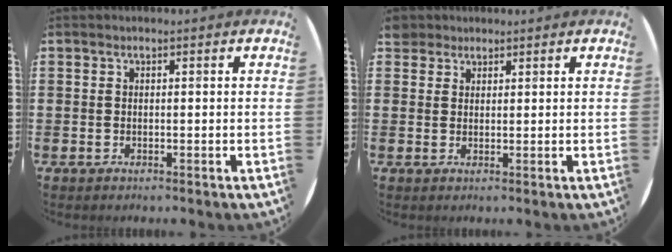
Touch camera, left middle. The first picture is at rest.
{"total": 2.2, "force": [1.9, 1.0, 0.0], "torque": [0.003, 0.002, 0.037]}